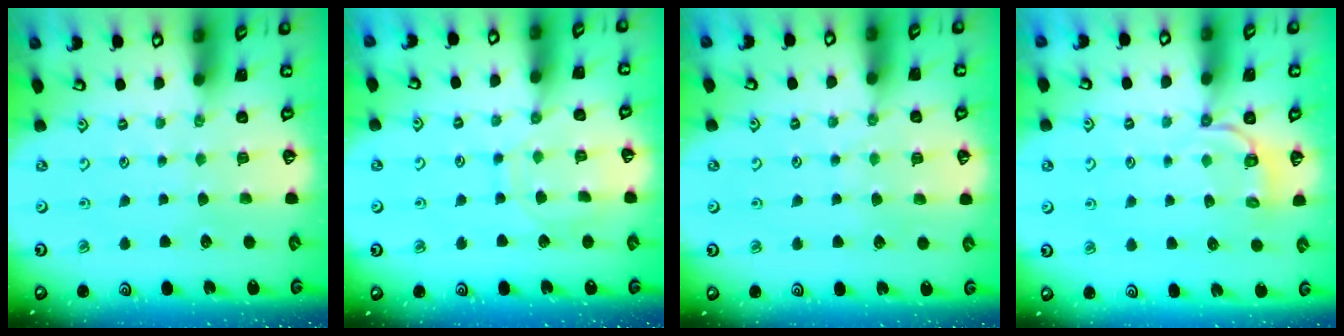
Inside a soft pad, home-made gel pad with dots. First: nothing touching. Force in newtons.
{"total": 9.7, "press": 9.7, "slide": 0.8}
{"total": 4.3, "press": 4.3, "slide": 0.5}
{"total": 3.6, "press": 3.0, "slide": 2.1}